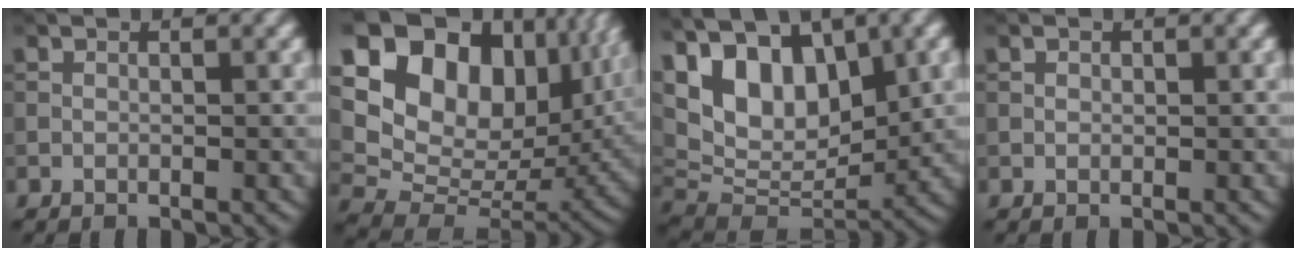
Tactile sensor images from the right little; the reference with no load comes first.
{"total": 17.7, "force": [7.7, 11.9, 10.6], "torque": [-0.208, 0.040, 0.150]}
{"total": 13.4, "force": [5.4, 7.4, 9.7], "torque": [-0.185, 0.028, 0.088]}
{"total": 0.5, "force": [0.2, 0.4, 0.2], "torque": [-0.003, 0.001, 0.004]}